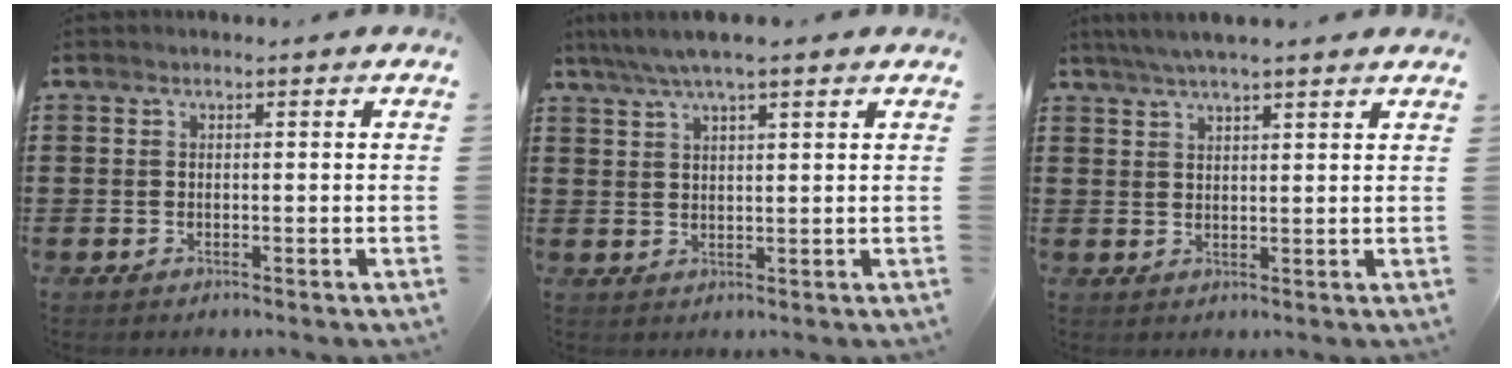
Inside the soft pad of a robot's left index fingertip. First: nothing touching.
{"total": 4.1, "force": [3.1, 0.3, 2.7], "torque": [-0.059, -0.003, 0.054]}
{"total": 3.8, "force": [3.3, 0.0, 1.8], "torque": [-0.043, -0.002, 0.061]}